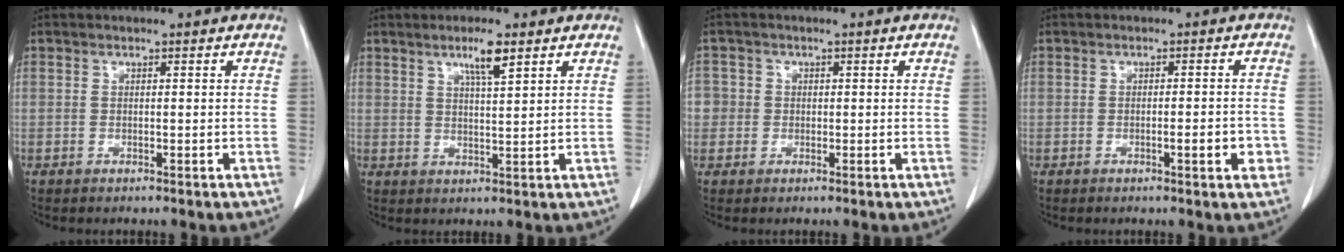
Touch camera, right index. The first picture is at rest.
{"total": 4.4, "force": [2.7, 0.2, 3.5], "torque": [-0.061, -0.003, 0.046]}
{"total": 2.6, "force": [-0.2, 2.6, 0.0], "torque": [0.014, 0.008, -0.008]}
{"total": 3.4, "force": [-1.2, 0.6, 3.1], "torque": [-0.040, 0.000, -0.015]}